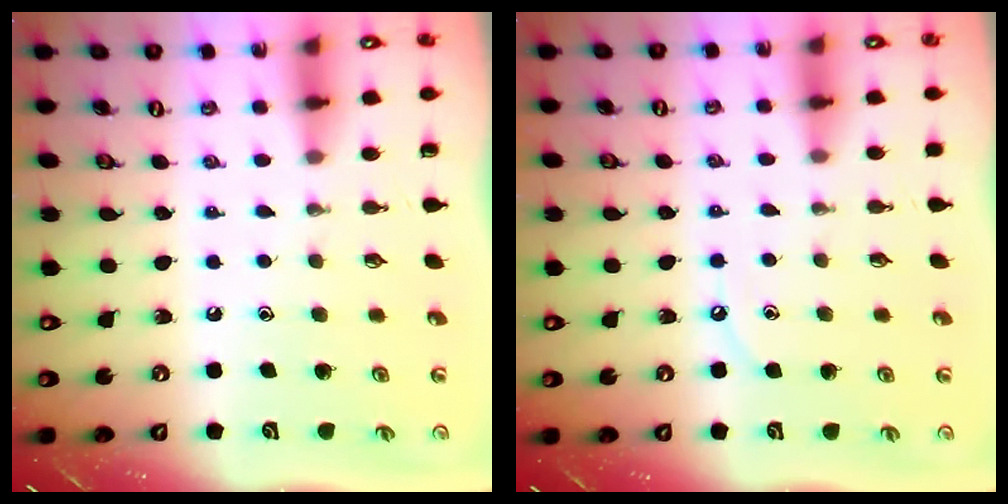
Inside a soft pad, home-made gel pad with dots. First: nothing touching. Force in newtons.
{"total": 4.6, "press": 4.5, "slide": 0.7}